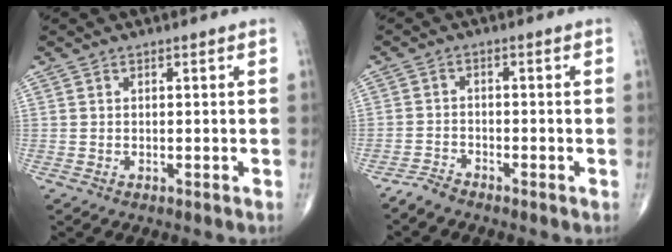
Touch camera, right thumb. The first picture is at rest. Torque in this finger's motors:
{"motor_torque": [0.87, 0.33, 0.20, -0.30, 0.00]}